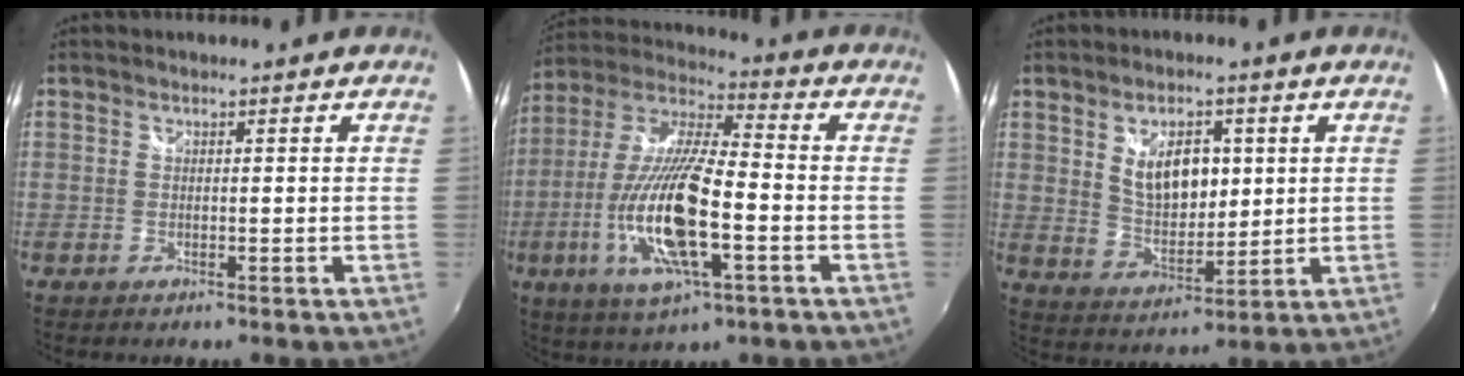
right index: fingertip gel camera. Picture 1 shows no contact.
{"total": 19.9, "force": [-5.7, 5.4, 18.2], "torque": [-0.369, -0.021, -0.108]}
{"total": 9.4, "force": [2.7, 5.3, 7.3], "torque": [-0.121, 0.001, 0.058]}